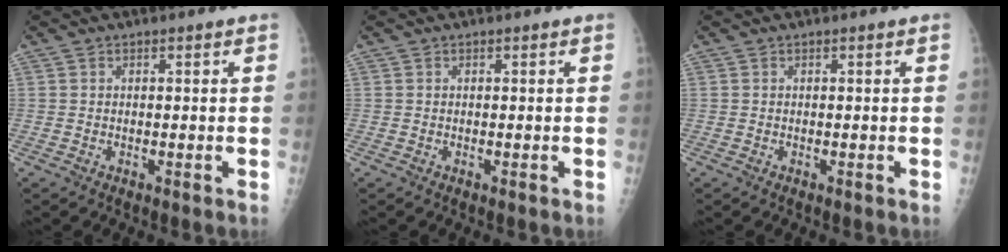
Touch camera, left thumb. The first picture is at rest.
{"total": 0.0}
{"total": 0.0}